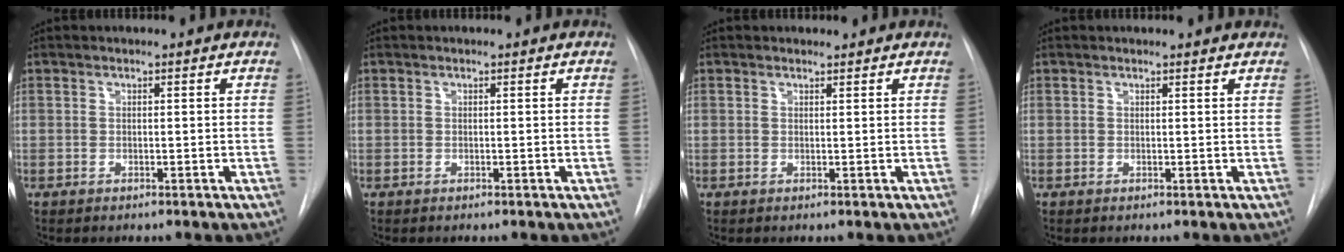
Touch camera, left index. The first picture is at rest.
{"total": 0.0}
{"total": 0.7, "force": [0.7, 0.2, -0.1], "torque": [-0.006, -0.001, 0.009]}
{"total": 2.7, "force": [2.7, 0.5, 0.4], "torque": [-0.011, 0.008, 0.021]}